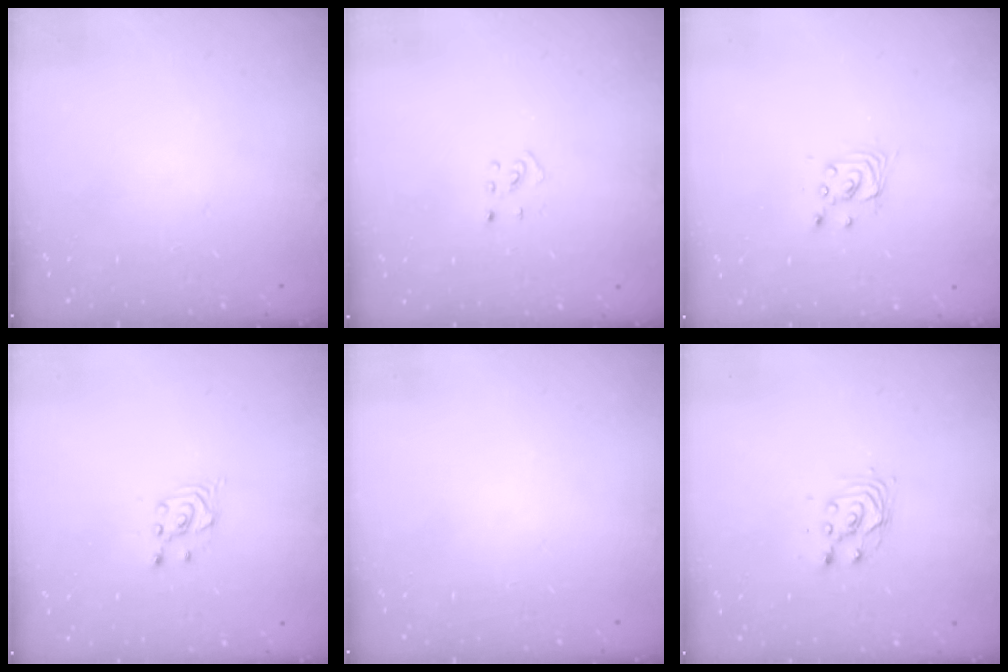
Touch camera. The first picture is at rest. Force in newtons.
{"total": 2.7, "press": 2.6, "slide": 0.6}
{"total": 2.7, "press": 2.7, "slide": 0.2}
{"total": 2.6, "press": 2.5, "slide": 0.3}
{"total": 0.0}
{"total": 4.4, "press": 4.4, "slide": 0.2}